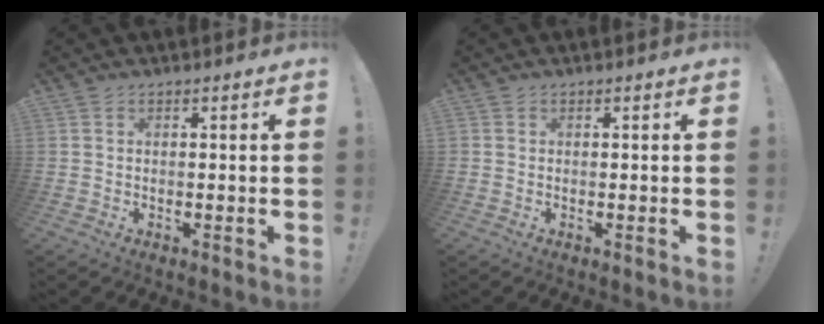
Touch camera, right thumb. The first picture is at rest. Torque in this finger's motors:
{"motor_torque": [0.15, -0.07, -0.09, 0.33, 0.10]}